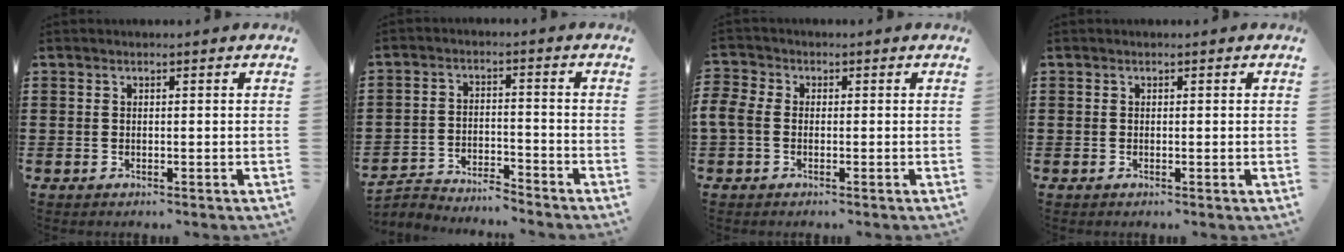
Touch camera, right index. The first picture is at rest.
{"total": 3.8, "force": [-3.8, 0.4, 0.1], "torque": [-0.009, 0.006, -0.082]}
{"total": 3.1, "force": [-0.8, 2.3, 2.0], "torque": [-0.062, -0.003, -0.023]}
{"total": 0.0}